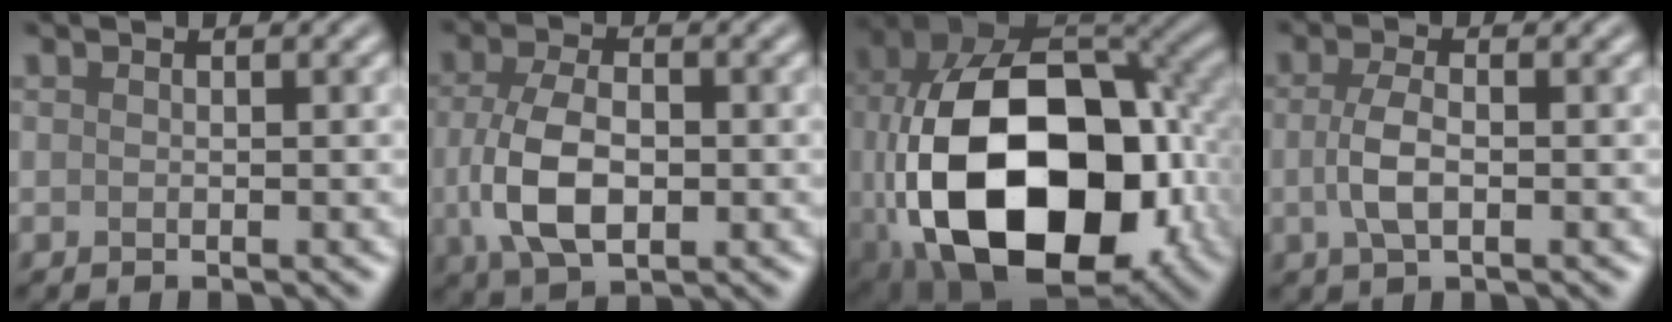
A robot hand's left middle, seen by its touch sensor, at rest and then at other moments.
{"total": 6.1, "force": [-0.8, 3.7, 4.9], "torque": [-0.109, -0.006, -0.013]}
{"total": 19.0, "force": [-3.5, 12.4, 14.0], "torque": [-0.280, -0.034, -0.037]}
{"total": 2.8, "force": [-0.3, 1.2, 2.5], "torque": [-0.057, 0.001, -0.007]}